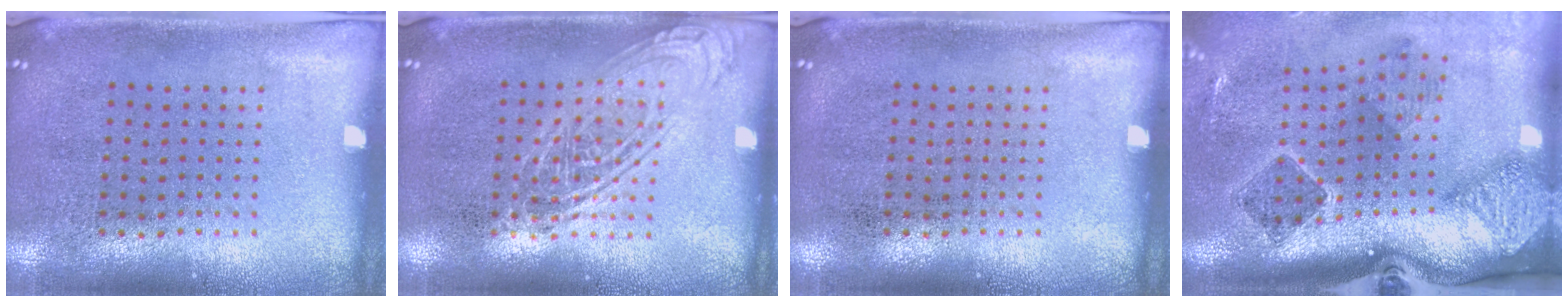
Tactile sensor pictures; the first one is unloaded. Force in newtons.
{"total": 2.6, "press": 2.6, "slide": 0.3}
{"total": 0.0}
{"total": 2.8, "press": 1.8, "slide": 2.1}